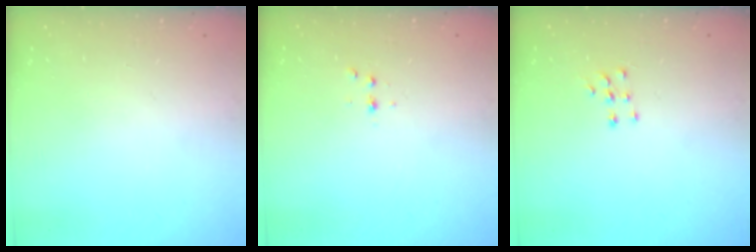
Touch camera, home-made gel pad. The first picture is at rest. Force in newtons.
{"total": 2.3, "press": 2.3, "slide": 0.3}
{"total": 6.0, "press": 6.0, "slide": 0.4}